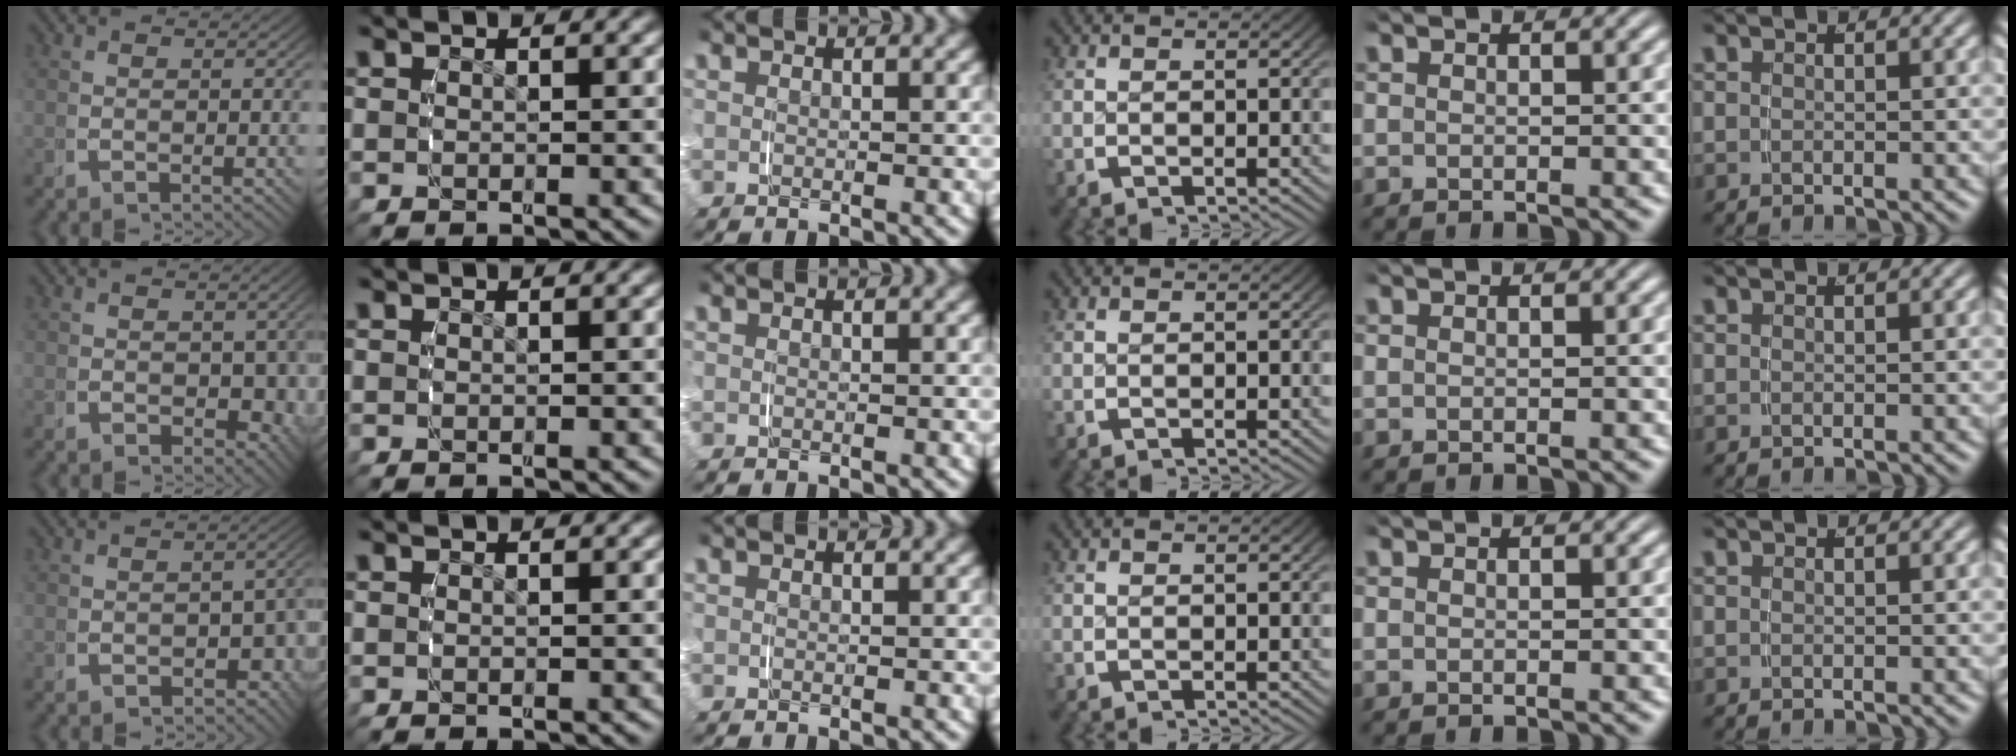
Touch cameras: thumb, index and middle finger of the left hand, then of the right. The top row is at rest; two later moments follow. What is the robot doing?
{"motion": "grasp_and_lifting", "object": "string"}